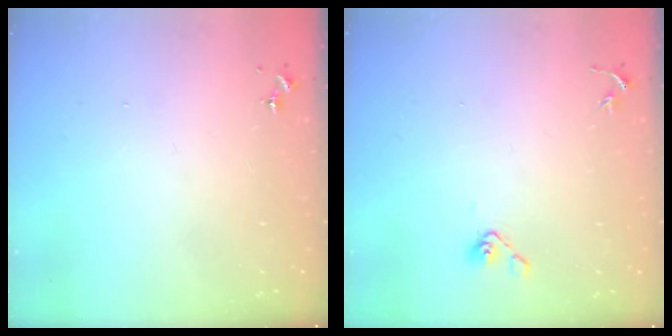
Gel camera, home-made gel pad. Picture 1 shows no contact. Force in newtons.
{"total": 6.4, "press": 6.0, "slide": 2.1}